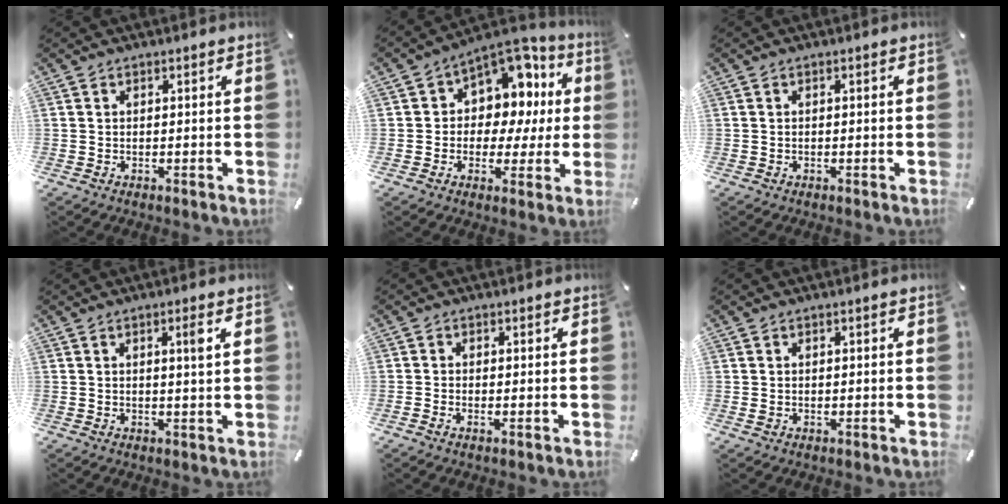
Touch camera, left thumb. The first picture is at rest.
{"total": 11.5, "force": [4.6, 9.0, 5.5], "torque": [-0.068, -0.050, 0.086]}
{"total": 0.0}
{"total": 3.1, "force": [1.2, 0.0, 2.9], "torque": [-0.051, -0.005, 0.016]}
{"total": 0.8, "force": [-0.2, 0.4, 0.6], "torque": [-0.013, -0.001, -0.004]}
{"total": 0.8, "force": [0.1, 0.7, 0.3], "torque": [-0.007, 0.002, 0.002]}